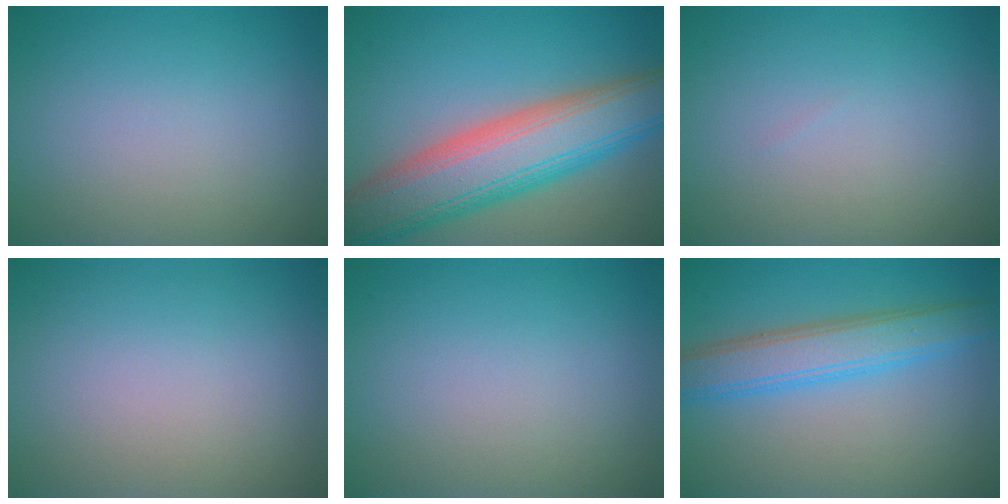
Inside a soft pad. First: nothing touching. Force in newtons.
{"total": 10.8, "press": 10.7, "slide": 0.8}
{"total": 0.0}
{"total": 0.0}
{"total": 0.0}
{"total": 4.9, "press": 4.9, "slide": 0.1}